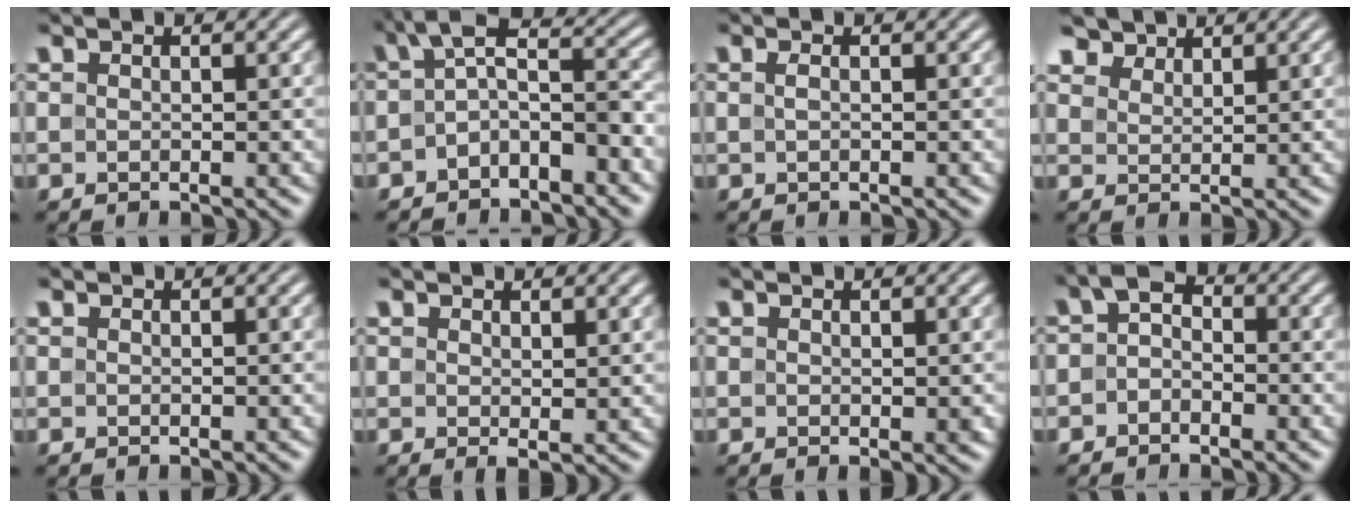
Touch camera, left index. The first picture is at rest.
{"total": 4.8, "force": [-1.2, 2.3, 4.1], "torque": [-0.066, 0.012, -0.032]}
{"total": 0.7, "force": [0.0, 0.2, 0.6], "torque": [-0.016, 0.000, 0.001]}
{"total": 3.1, "force": [2.7, 1.3, 0.5], "torque": [-0.021, -0.009, 0.060]}
{"total": 0.0}
{"total": 1.2, "force": [0.6, 0.5, 0.9], "torque": [-0.014, -0.006, 0.012]}
{"total": 0.8, "force": [0.1, 0.4, 0.8], "torque": [-0.007, -0.002, 0.002]}
{"total": 2.4, "force": [-0.7, 1.8, 1.5], "torque": [-0.024, 0.008, -0.025]}